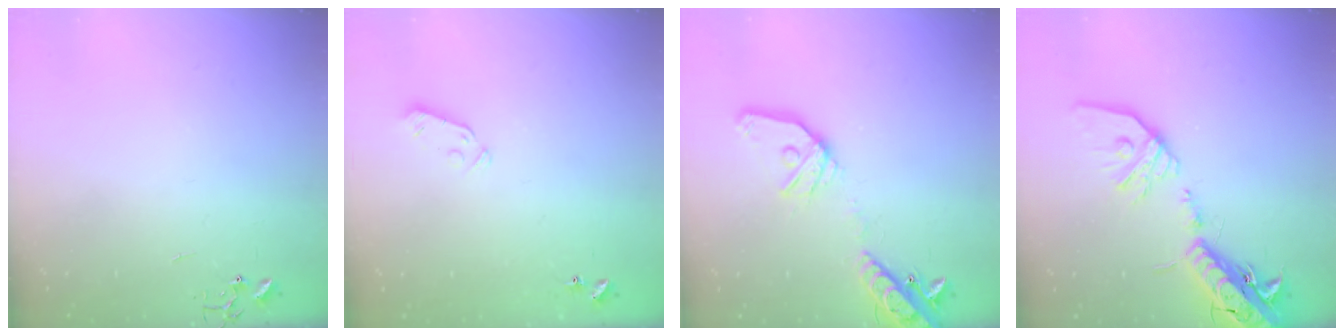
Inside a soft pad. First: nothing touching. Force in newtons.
{"total": 3.7, "press": 3.6, "slide": 0.6}
{"total": 17.4, "press": 17.1, "slide": 3.1}
{"total": 21.0, "press": 20.6, "slide": 4.1}